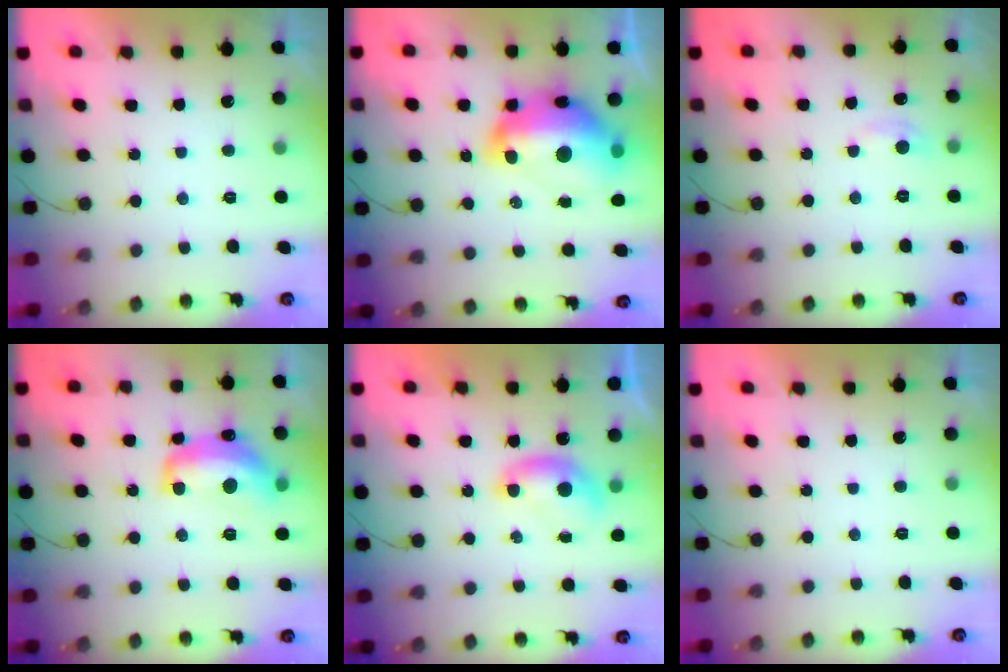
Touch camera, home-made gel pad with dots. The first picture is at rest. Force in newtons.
{"total": 20.2, "press": 20.1, "slide": 2.3}
{"total": 4.2, "press": 4.1, "slide": 0.6}
{"total": 13.7, "press": 13.7, "slide": 0.8}
{"total": 6.4, "press": 6.4, "slide": 0.9}
{"total": 0.0}